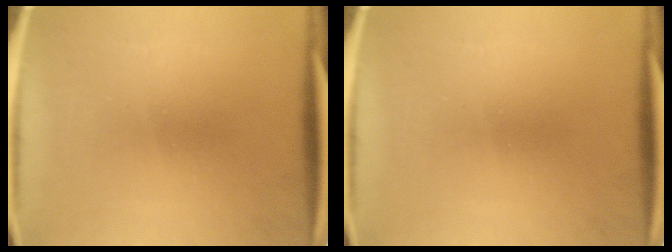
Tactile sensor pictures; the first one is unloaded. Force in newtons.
{"total": 0.0}